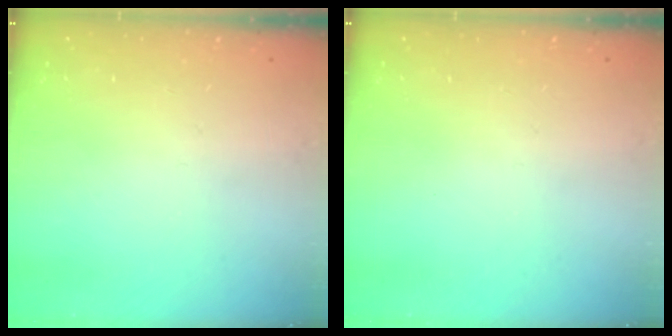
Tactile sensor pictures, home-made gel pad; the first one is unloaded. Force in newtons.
{"total": 0.0}